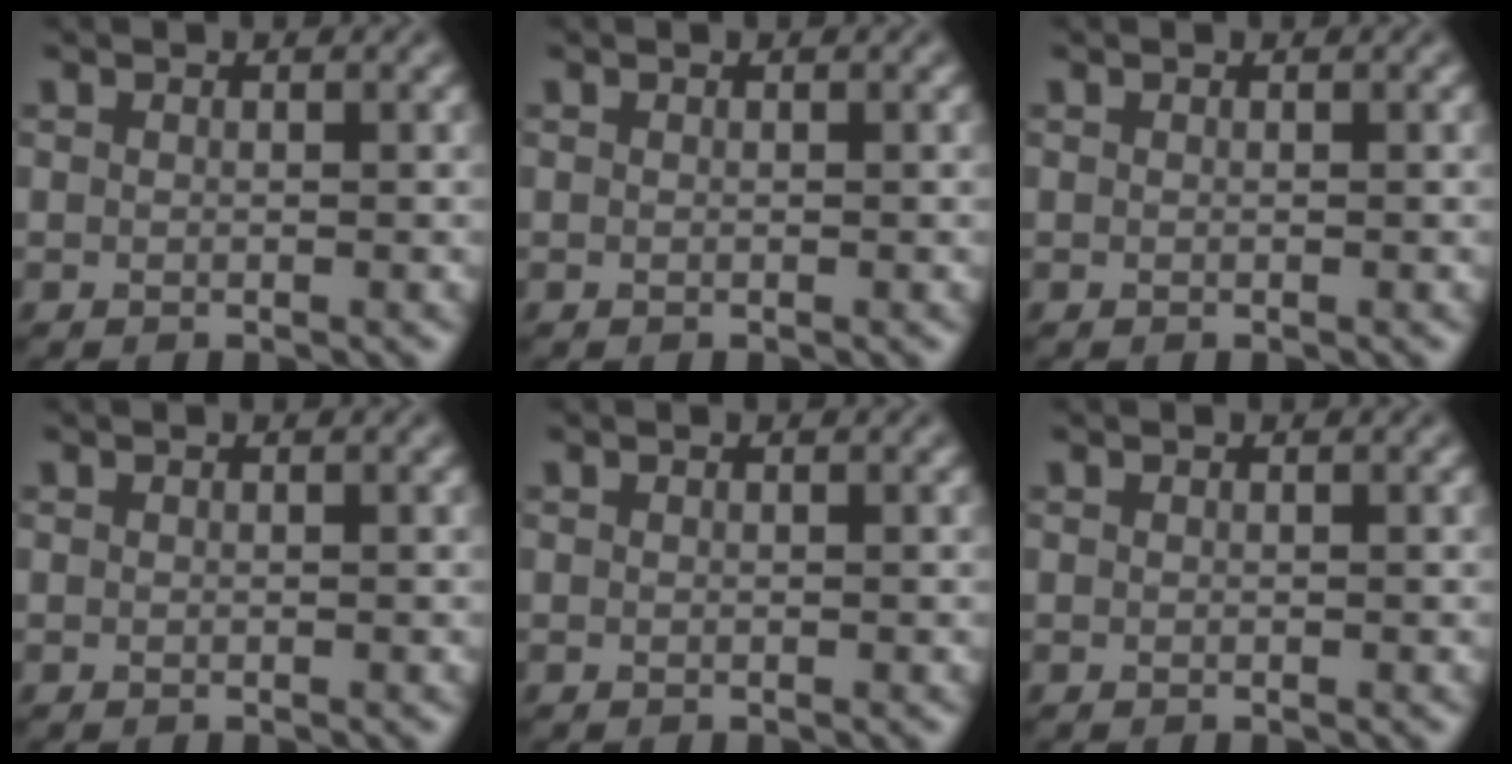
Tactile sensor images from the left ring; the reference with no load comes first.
{"total": 0.0}
{"total": 0.0}
{"total": 0.0}
{"total": 0.0}
{"total": 0.0}